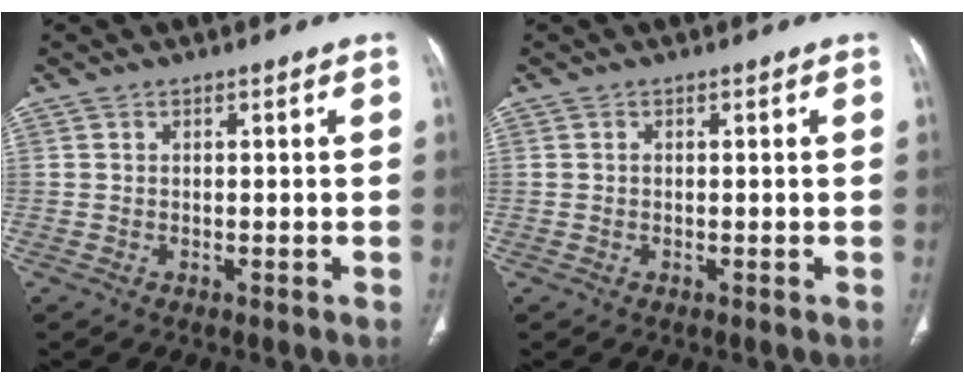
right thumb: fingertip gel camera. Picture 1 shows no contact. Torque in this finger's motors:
{"motor_torque": [0.40, 0.29, 0.07, -0.09, 0.04]}